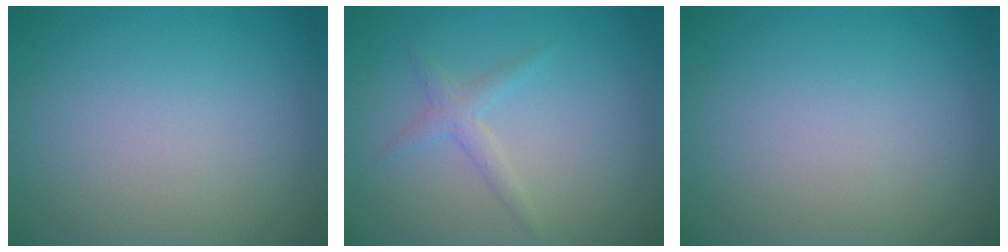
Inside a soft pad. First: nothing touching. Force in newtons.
{"total": 1.4, "press": 1.4, "slide": 0.1}
{"total": 0.0}